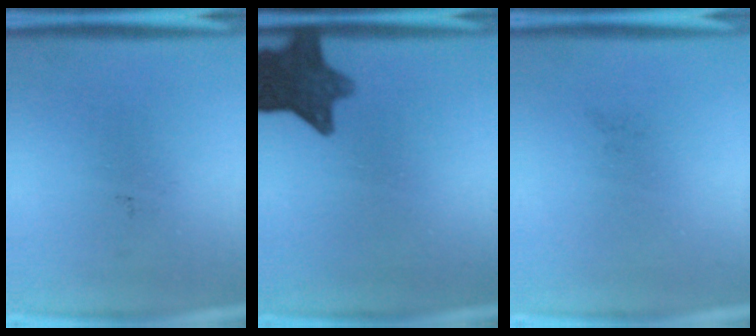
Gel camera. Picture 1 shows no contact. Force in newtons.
{"total": 10.6}
{"total": 0.0}